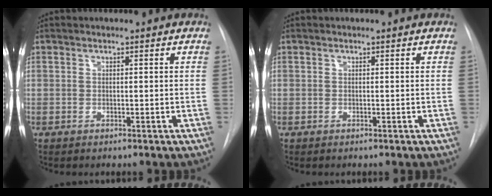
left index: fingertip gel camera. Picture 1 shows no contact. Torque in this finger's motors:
{"motor_torque": [0.01, -0.01, 0.00, 0.00]}